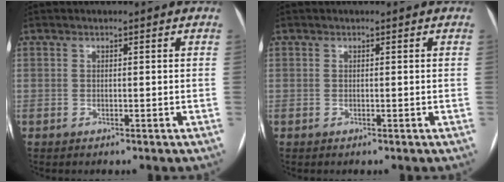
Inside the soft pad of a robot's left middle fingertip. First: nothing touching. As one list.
[{"total": 0.0}]